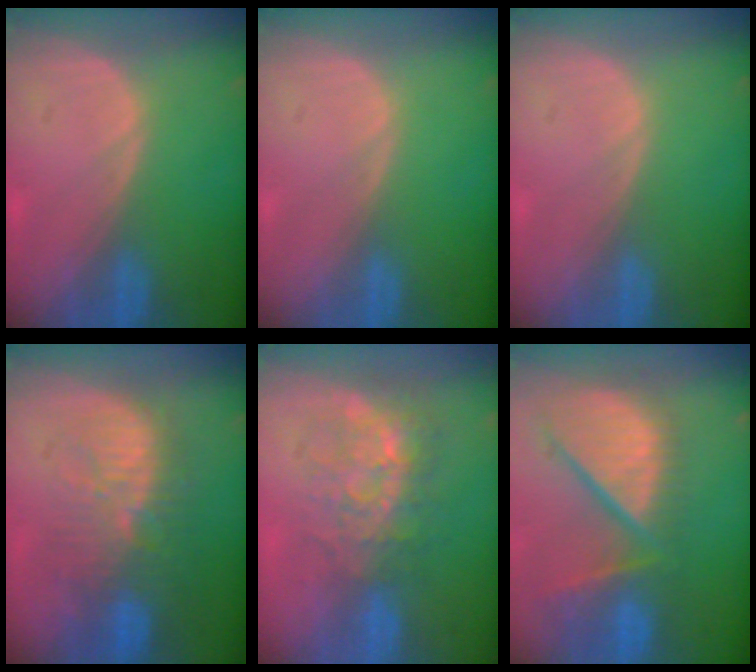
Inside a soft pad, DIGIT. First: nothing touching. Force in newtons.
{"total": 0.0}
{"total": 0.0}
{"total": 11.1, "press": 10.0, "slide": 4.6}
{"total": 8.8, "press": 7.5, "slide": 4.7}
{"total": 12.8, "press": 10.8, "slide": 7.0}